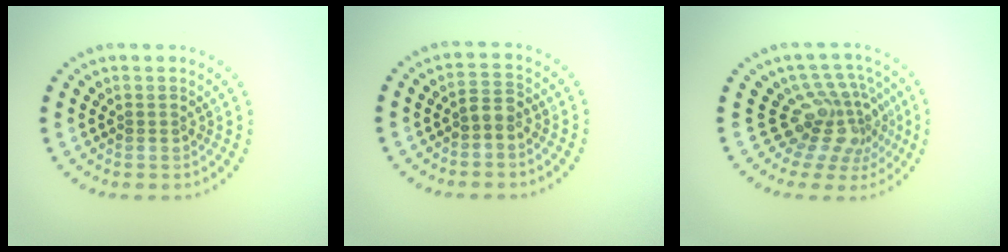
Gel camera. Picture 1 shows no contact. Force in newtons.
{"total": 1.5, "press": 1.4, "slide": 0.7}
{"total": 4.5, "press": 3.0, "slide": 3.3}